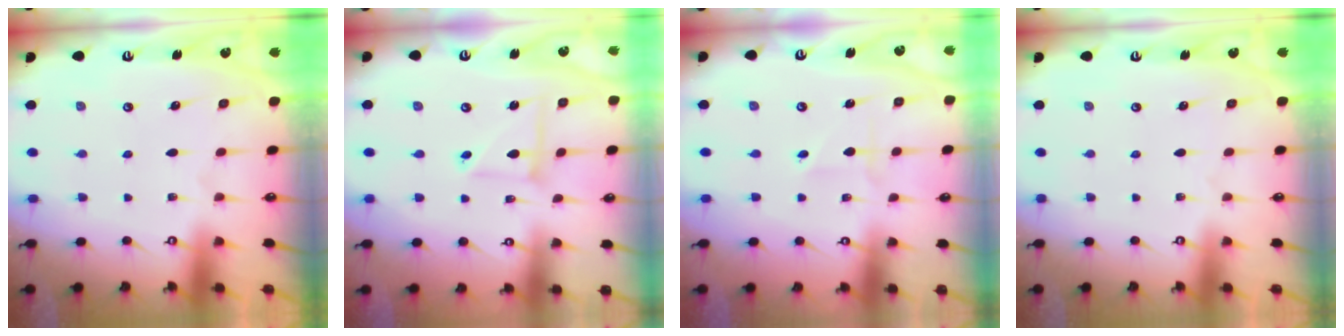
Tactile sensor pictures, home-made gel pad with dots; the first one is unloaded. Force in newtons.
{"total": 6.1, "press": 6.0, "slide": 0.5}
{"total": 2.3, "press": 2.3, "slide": 0.2}
{"total": 0.0}